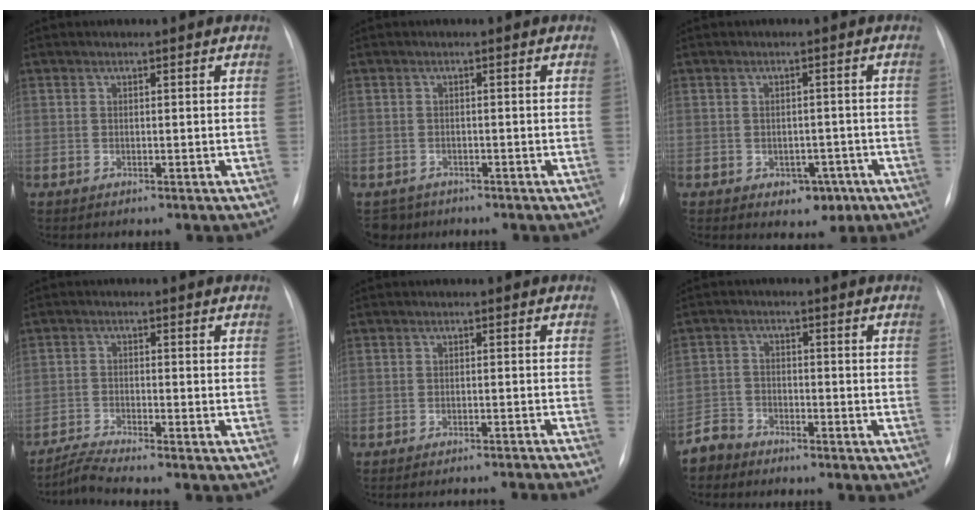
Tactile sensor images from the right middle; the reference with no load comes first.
{"total": 3.1, "force": [-2.3, 2.0, -0.3], "torque": [0.005, 0.002, -0.038]}
{"total": 4.1, "force": [-2.0, 2.9, 2.1], "torque": [-0.018, 0.010, -0.017]}
{"total": 3.5, "force": [-3.1, -1.5, 0.4], "torque": [-0.024, -0.024, -0.065]}
{"total": 10.0, "force": [-9.5, -1.4, 3.0], "torque": [-0.014, -0.011, -0.112]}
{"total": 3.6, "force": [-3.2, 1.6, -0.4], "torque": [0.006, -0.002, -0.066]}